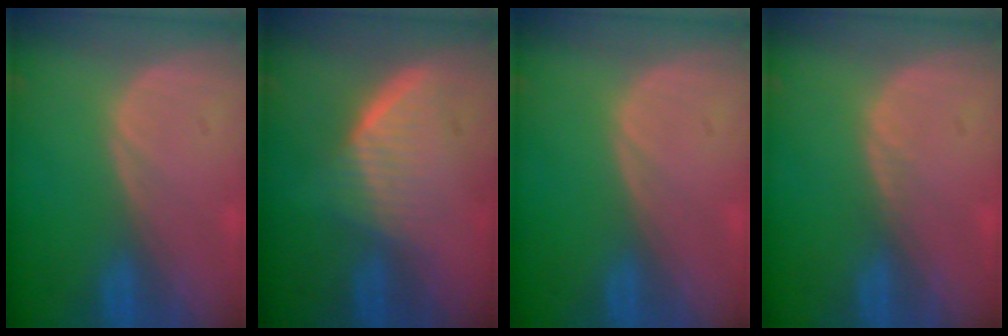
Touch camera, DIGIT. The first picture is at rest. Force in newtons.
{"total": 6.0, "press": 5.7, "slide": 2.1}
{"total": 0.0}
{"total": 0.5, "press": 0.5, "slide": 0.1}